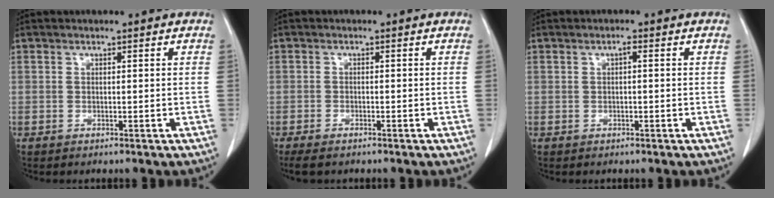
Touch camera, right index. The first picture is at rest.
{"total": 4.8, "force": [-3.5, 2.0, 2.7], "torque": [-0.050, -0.009, -0.053]}
{"total": 1.3, "force": [0.2, 0.5, 1.1], "torque": [-0.022, 0.005, 0.005]}